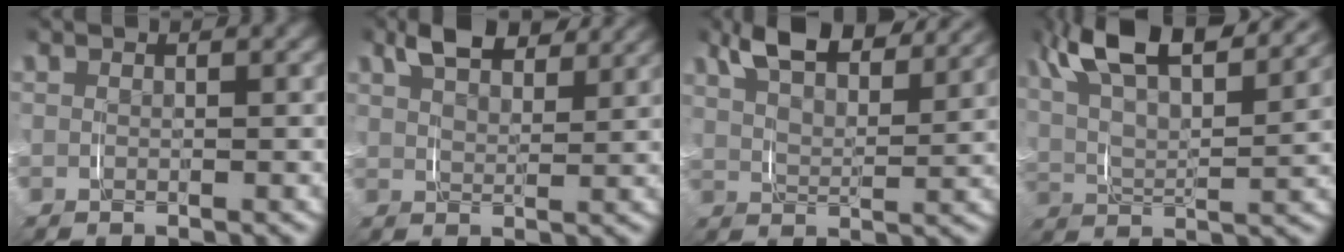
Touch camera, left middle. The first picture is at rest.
{"total": 3.8, "force": [3.2, 1.3, 1.7], "torque": [-0.030, 0.000, 0.055]}
{"total": 6.7, "force": [5.4, 2.4, 3.3], "torque": [-0.070, 0.004, 0.086]}
{"total": 11.0, "force": [7.0, 4.7, 7.1], "torque": [-0.139, 0.014, 0.104]}